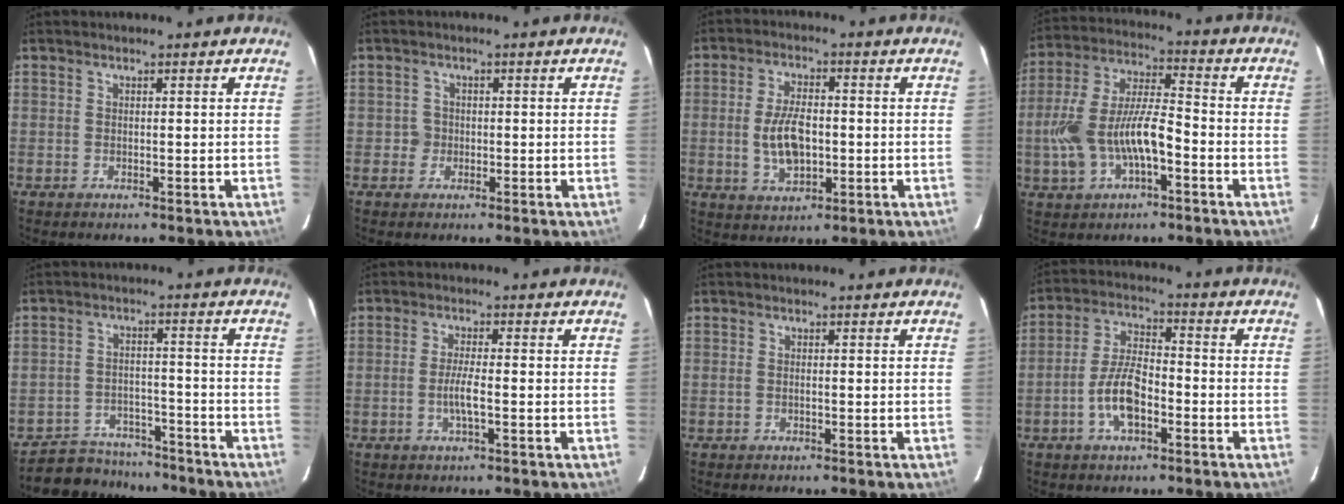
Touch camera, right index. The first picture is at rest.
{"total": 1.9, "force": [-0.5, 1.9, -0.1], "torque": [0.003, 0.007, -0.008]}
{"total": 8.6, "force": [-0.9, 4.5, 7.2], "torque": [-0.143, -0.001, -0.012]}
{"total": 14.1, "force": [-4.3, 5.9, 12.0], "torque": [-0.255, 0.006, -0.075]}
{"total": 11.1, "force": [-9.8, 5.0, 1.8], "torque": [-0.057, 0.024, -0.136]}
{"total": 3.7, "force": [-1.1, 0.2, 3.5], "torque": [-0.066, -0.005, -0.021]}
{"total": 0.6, "force": [-0.3, 0.3, 0.5], "torque": [-0.012, 0.001, -0.005]}
{"total": 8.5, "force": [-3.5, 3.5, 6.9], "torque": [-0.145, 0.009, -0.062]}